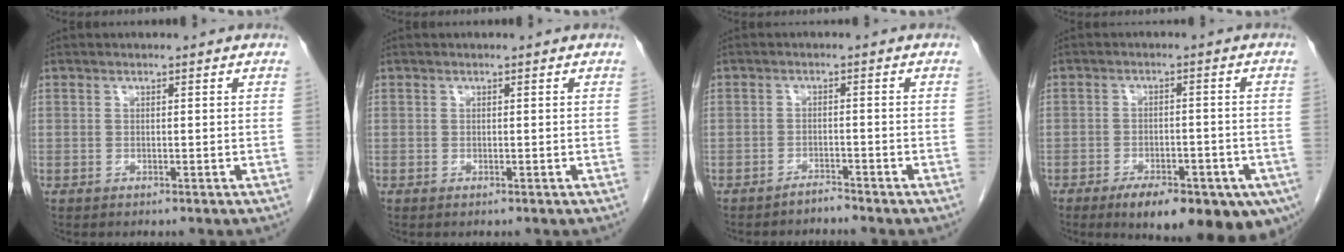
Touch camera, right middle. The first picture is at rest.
{"total": 0.0}
{"total": 1.5, "force": [-1.5, -0.1, -0.2], "torque": [0.010, -0.003, -0.024]}
{"total": 17.4, "force": [-10.8, 6.4, 12.0], "torque": [-0.119, -0.009, -0.137]}